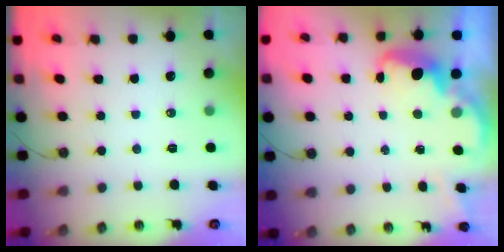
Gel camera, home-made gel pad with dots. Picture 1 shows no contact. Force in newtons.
{"total": 3.1, "press": 3.0, "slide": 0.8}